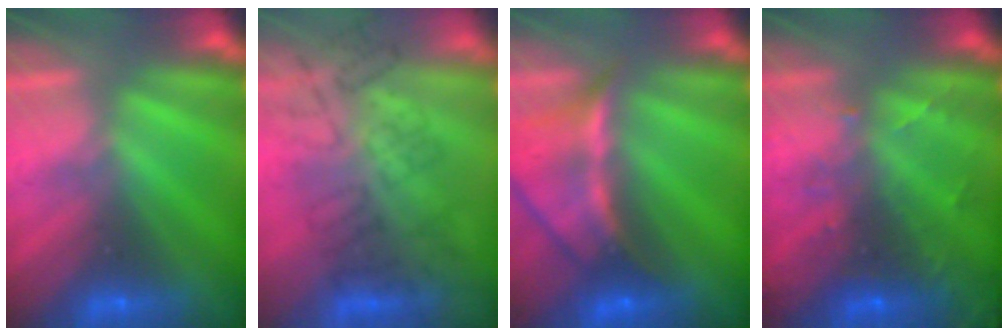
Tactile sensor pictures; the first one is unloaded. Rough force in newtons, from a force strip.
{"total": 4.0}
{"total": 5.6}
{"total": 8.4}